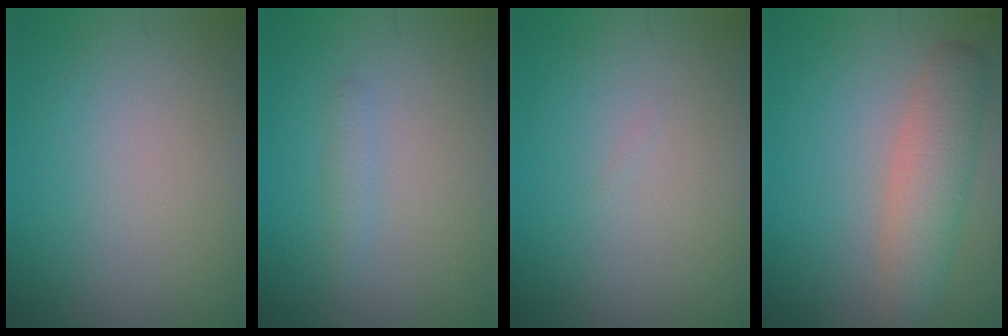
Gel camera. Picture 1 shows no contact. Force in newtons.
{"total": 0.9, "press": 0.9, "slide": 0.0}
{"total": 0.0}
{"total": 4.2, "press": 4.2, "slide": 0.1}